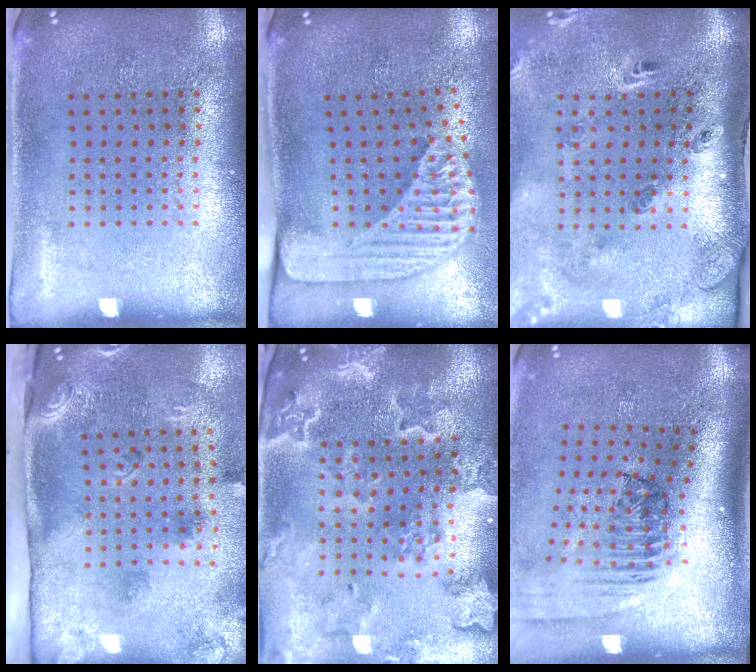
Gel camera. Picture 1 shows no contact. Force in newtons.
{"total": 2.4, "press": 1.7, "slide": 1.7}
{"total": 3.0, "press": 1.9, "slide": 2.4}
{"total": 3.3, "press": 2.0, "slide": 2.6}
{"total": 2.7, "press": 2.5, "slide": 0.9}
{"total": 2.5, "press": 1.7, "slide": 1.8}